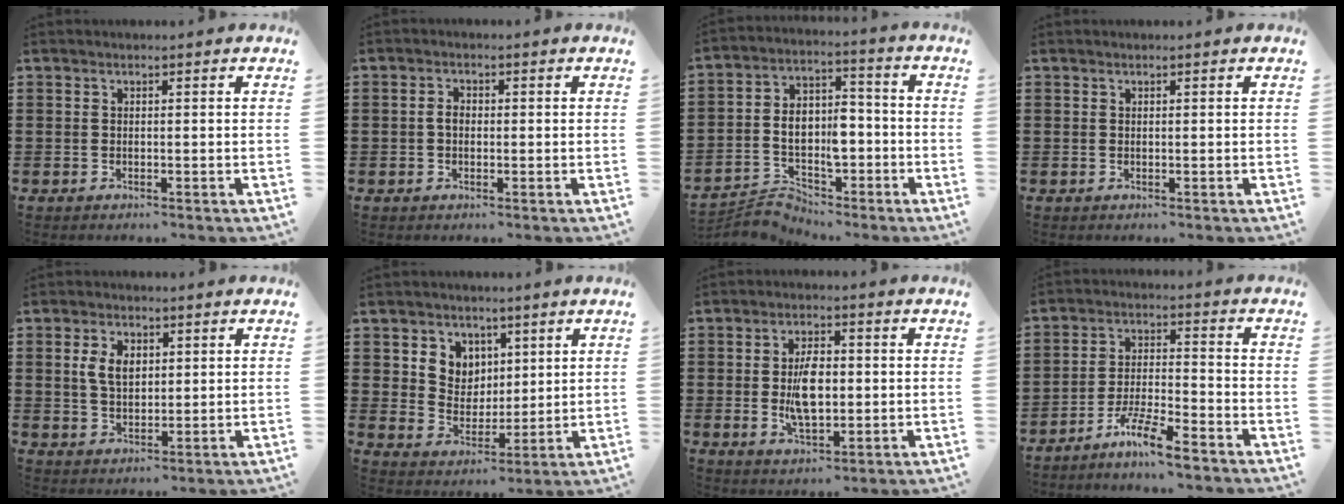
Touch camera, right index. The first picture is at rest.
{"total": 1.9, "force": [-0.2, 1.2, 1.5], "torque": [-0.037, 0.001, -0.008]}
{"total": 8.2, "force": [-3.1, 5.9, 4.7], "torque": [-0.102, 0.026, -0.057]}
{"total": 0.0}
{"total": 4.9, "force": [1.2, 3.1, 3.6], "torque": [-0.086, 0.010, 0.017]}
{"total": 5.4, "force": [2.6, 4.8, 0.4], "torque": [-0.031, 0.002, 0.045]}
{"total": 6.8, "force": [-0.2, 3.5, 5.9], "torque": [-0.114, 0.001, -0.007]}
{"total": 6.7, "force": [-5.5, 0.3, 3.7], "torque": [-0.080, -0.002, -0.107]}